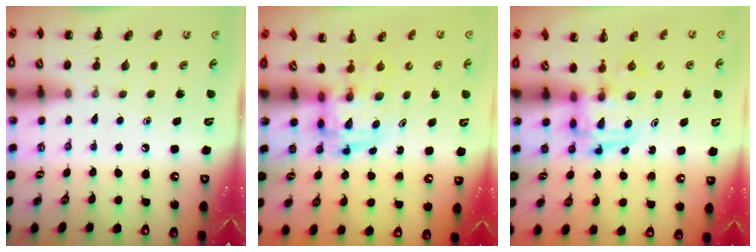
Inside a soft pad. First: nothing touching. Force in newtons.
{"total": 3.0, "press": 2.9, "slide": 0.5}
{"total": 3.3, "press": 3.3, "slide": 0.5}